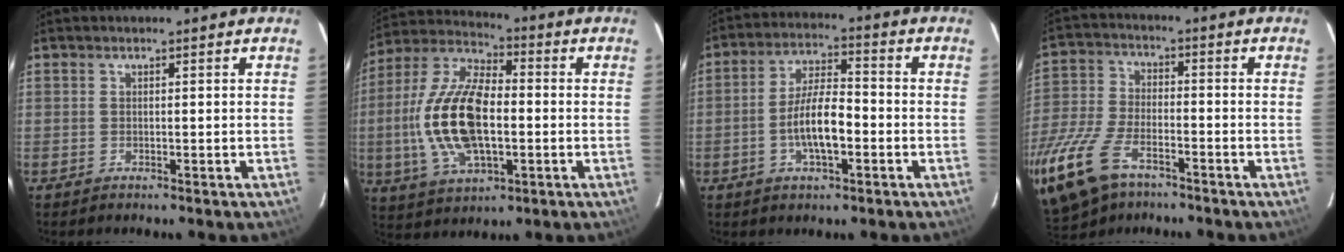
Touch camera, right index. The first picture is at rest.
{"total": 18.3, "force": [-2.0, 9.0, 15.9], "torque": [-0.331, 0.005, -0.035]}
{"total": 8.8, "force": [-2.7, 2.9, 7.9], "torque": [-0.153, 0.005, -0.045]}
{"total": 19.6, "force": [-12.4, 9.9, 11.5], "torque": [-0.284, -0.035, -0.238]}